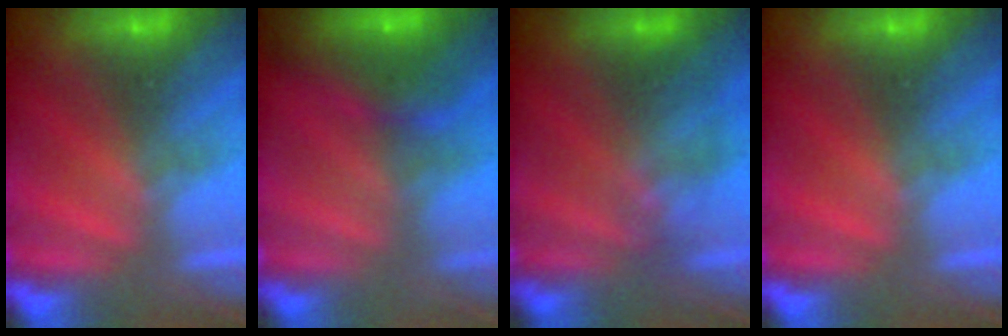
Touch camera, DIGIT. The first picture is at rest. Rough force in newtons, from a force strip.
{"total": 7.1}
{"total": 2.3}
{"total": 0.0}